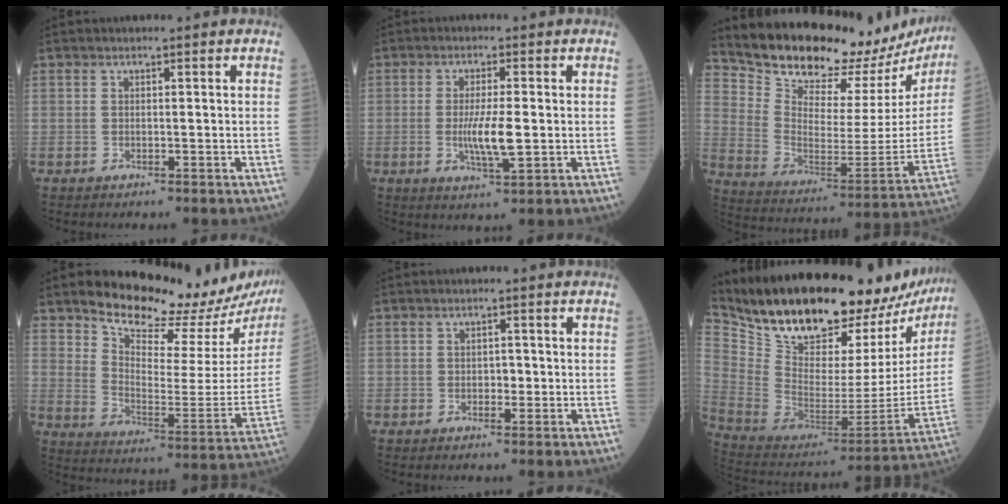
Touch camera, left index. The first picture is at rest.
{"total": 5.7, "force": [-0.6, 0.8, 5.6], "torque": [-0.113, -0.011, -0.010]}
{"total": 24.9, "force": [22.9, 6.4, 7.2], "torque": [-0.121, -0.090, 0.317]}
{"total": 18.8, "force": [17.5, 4.0, 5.6], "torque": [-0.081, -0.090, 0.230]}
{"total": 1.3, "force": [-0.2, 0.9, 0.9], "torque": [-0.011, 0.003, -0.003]}
{"total": 30.6, "force": [26.3, 8.6, 13.1], "torque": [-0.232, -0.064, 0.381]}